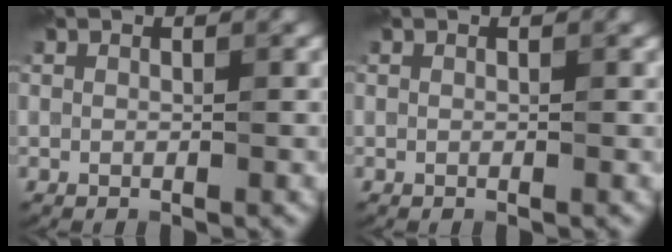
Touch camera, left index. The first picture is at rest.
{"total": 0.0}